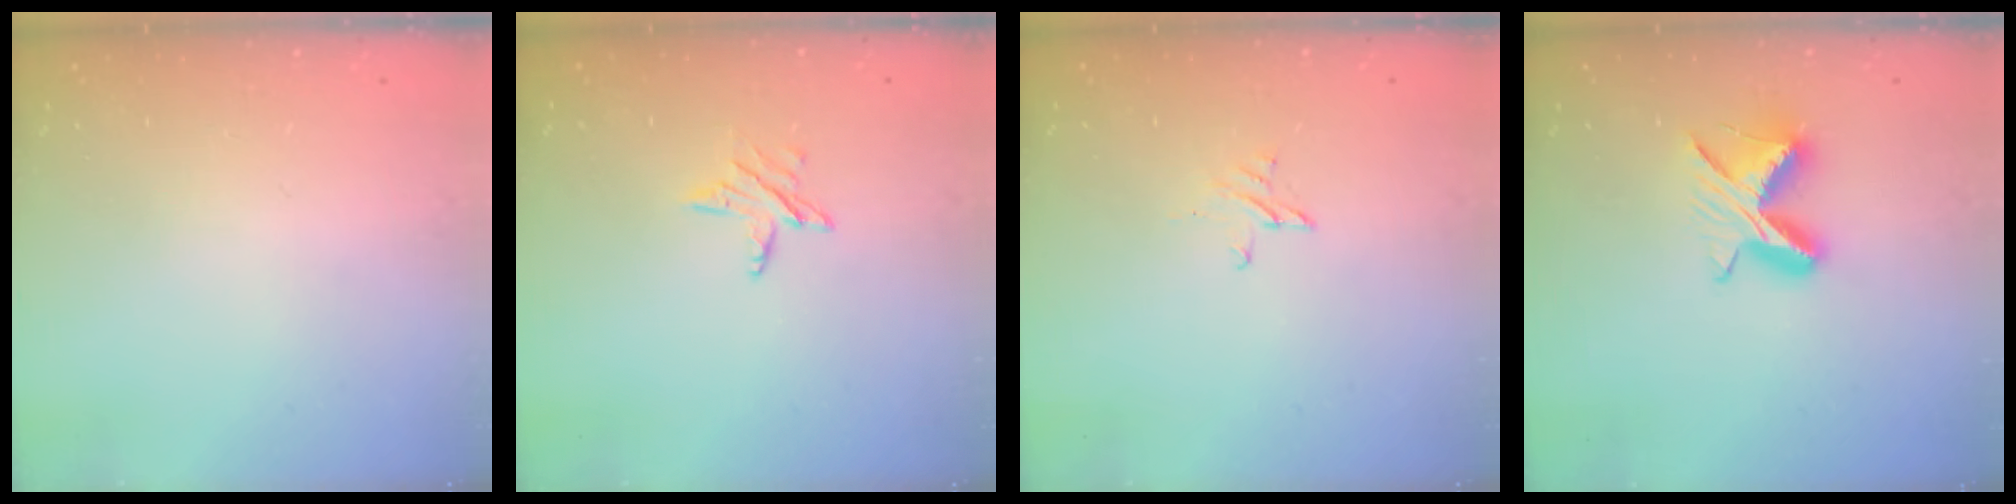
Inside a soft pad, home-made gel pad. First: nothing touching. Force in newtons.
{"total": 4.7, "press": 4.7, "slide": 0.6}
{"total": 2.6, "press": 2.6, "slide": 0.2}
{"total": 8.9, "press": 8.9, "slide": 0.3}